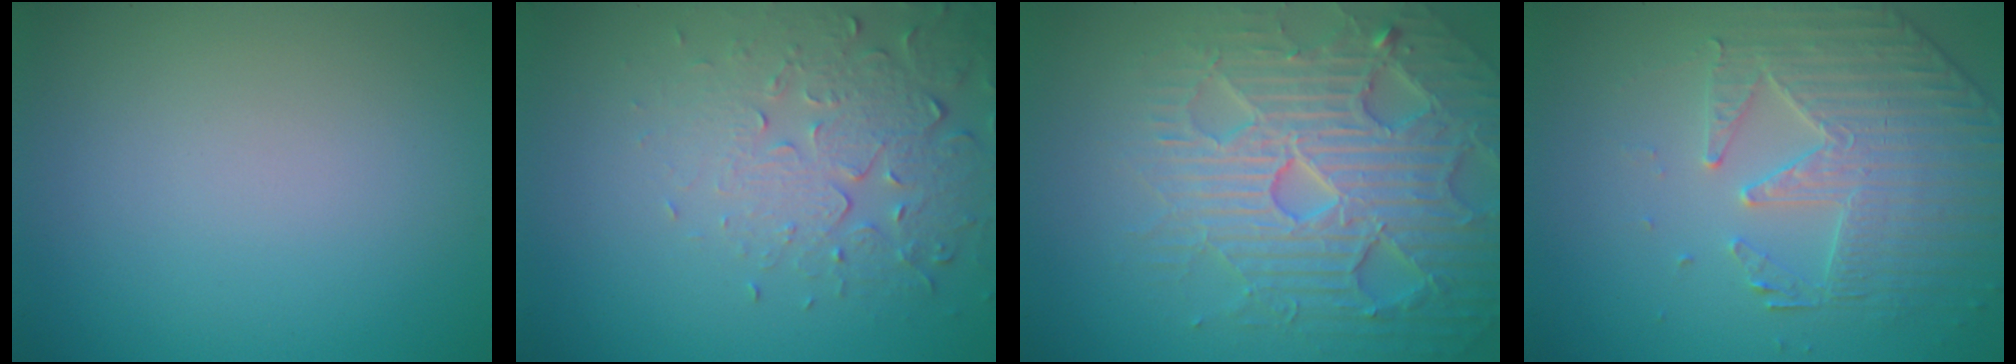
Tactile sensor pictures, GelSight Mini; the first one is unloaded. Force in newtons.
{"total": 5.0, "press": 3.6, "slide": 3.4}
{"total": 7.4, "press": 7.3, "slide": 1.5}
{"total": 4.4, "press": 3.8, "slide": 2.2}